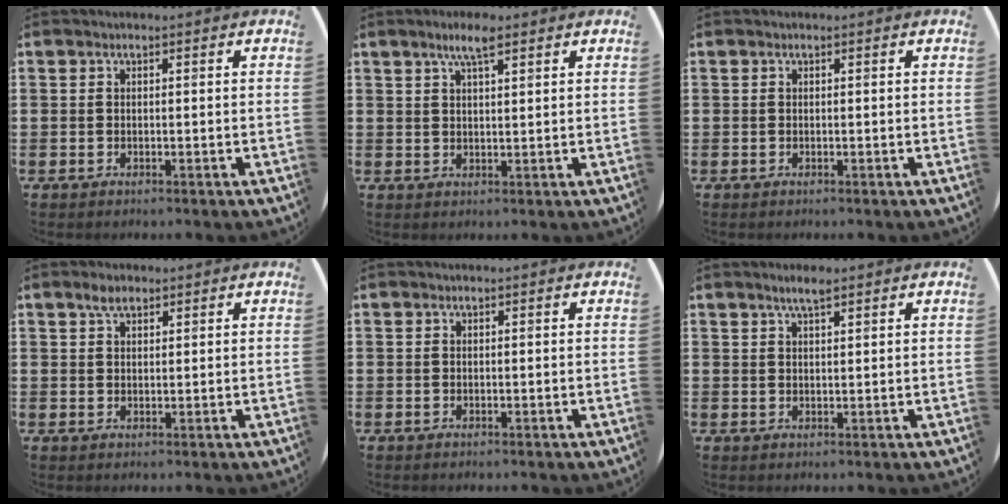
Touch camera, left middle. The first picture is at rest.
{"total": 4.1, "force": [2.9, 0.8, 2.9], "torque": [-0.053, 0.002, 0.048]}
{"total": 0.0}
{"total": 2.6, "force": [1.9, 1.2, 1.4], "torque": [-0.022, 0.002, 0.033]}
{"total": 0.0}
{"total": 2.8, "force": [2.1, 0.4, 1.8], "torque": [-0.038, 0.003, 0.036]}